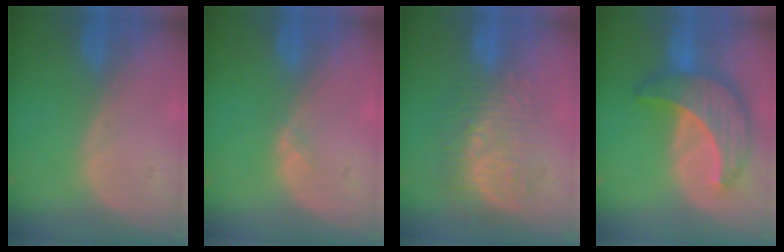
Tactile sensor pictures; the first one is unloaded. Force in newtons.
{"total": 0.8, "press": 0.5, "slide": 0.6}
{"total": 10.0, "press": 8.7, "slide": 4.9}
{"total": 9.6, "press": 9.5, "slide": 0.8}